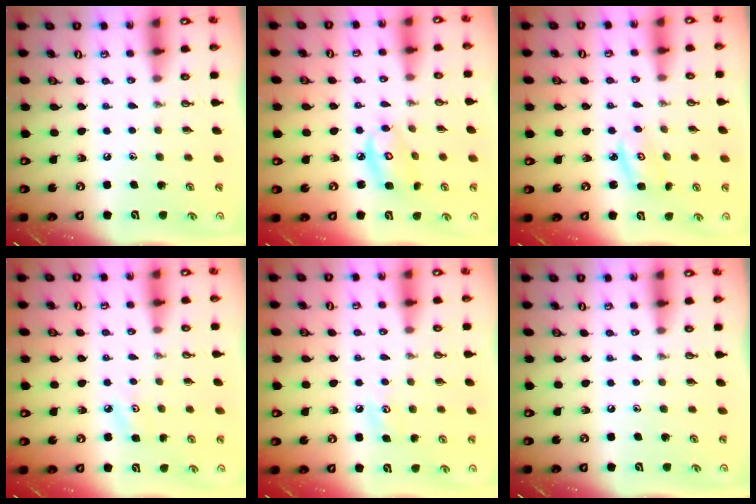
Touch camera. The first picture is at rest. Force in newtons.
{"total": 7.7, "press": 7.7, "slide": 0.2}
{"total": 2.9, "press": 2.9, "slide": 0.2}
{"total": 4.1, "press": 4.0, "slide": 0.8}
{"total": 5.6, "press": 5.6, "slide": 0.6}
{"total": 0.0}